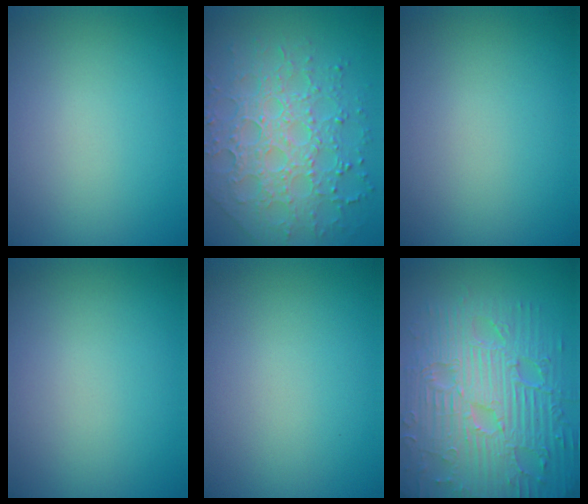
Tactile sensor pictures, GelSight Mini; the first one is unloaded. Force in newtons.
{"total": 7.9, "press": 5.7, "slide": 5.5}
{"total": 0.0}
{"total": 0.0}
{"total": 0.0}
{"total": 11.7, "press": 7.6, "slide": 8.8}